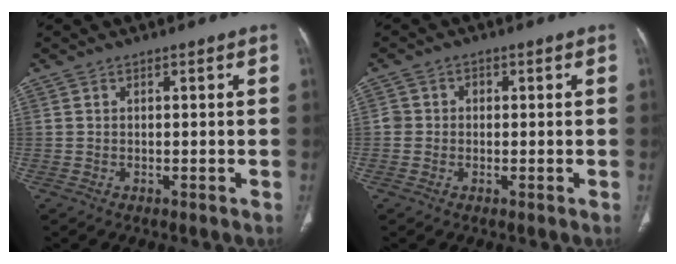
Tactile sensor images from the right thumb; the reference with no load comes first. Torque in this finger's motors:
{"motor_torque": [0.19, 0.17, 0.29, 0.14, -0.02]}